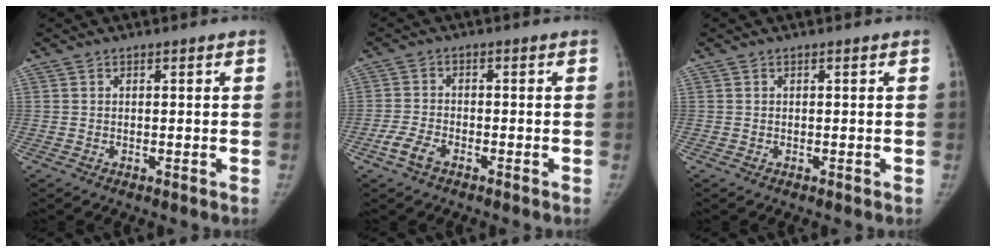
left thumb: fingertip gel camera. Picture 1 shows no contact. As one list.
[{"total": 3.8, "force": [-2.2, 2.0, 2.4], "torque": [-0.054, 0.009, -0.044]}, {"total": 0.0}]